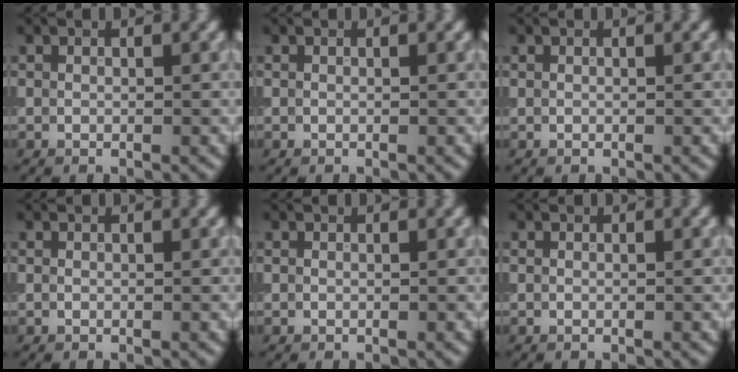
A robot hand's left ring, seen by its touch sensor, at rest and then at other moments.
{"total": 0.0}
{"total": 0.0}
{"total": 0.0}
{"total": 0.0}
{"total": 0.0}